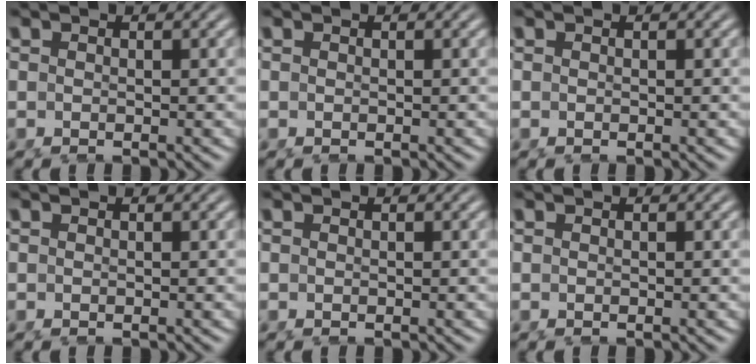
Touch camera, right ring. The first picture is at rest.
{"total": 0.0}
{"total": 0.0}
{"total": 0.0}
{"total": 0.0}
{"total": 0.0}